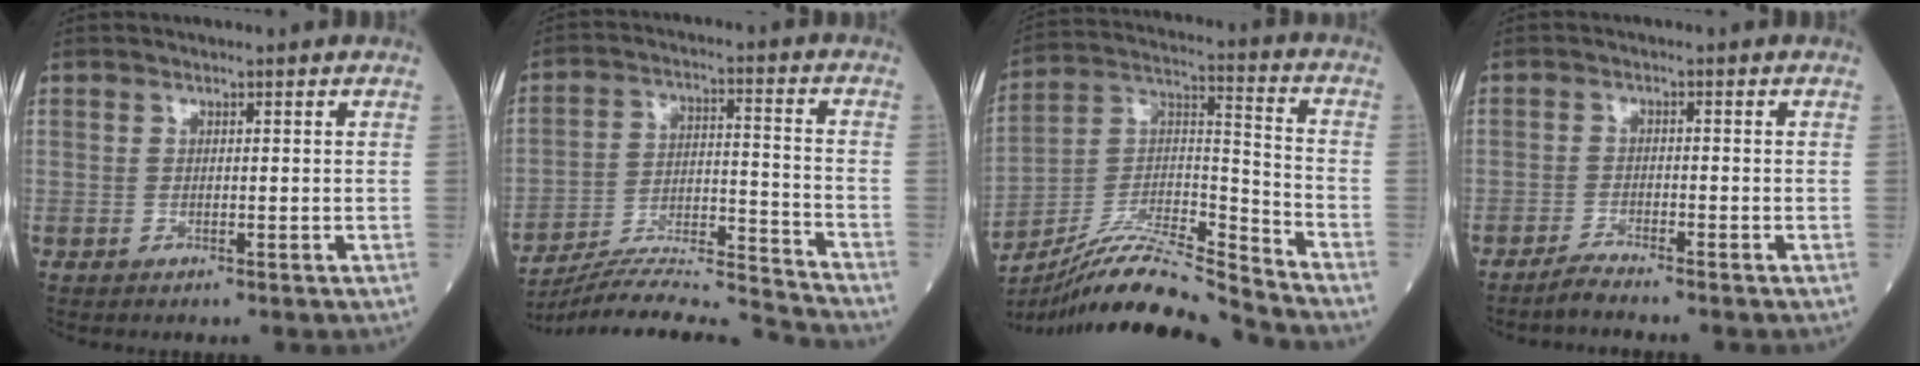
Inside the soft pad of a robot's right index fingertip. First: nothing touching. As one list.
[{"total": 16.5, "force": [-16.0, -1.6, 4.0], "torque": [-0.067, 0.019, -0.260]}, {"total": 16.0, "force": [-15.1, -1.1, 5.4], "torque": [-0.100, 0.034, -0.273]}, {"total": 2.4, "force": [-2.3, -0.5, 0.5], "torque": [-0.015, -0.009, -0.046]}]